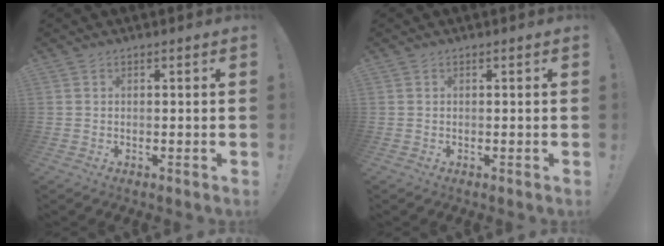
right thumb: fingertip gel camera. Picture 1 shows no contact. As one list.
[{"total": 0.0}]